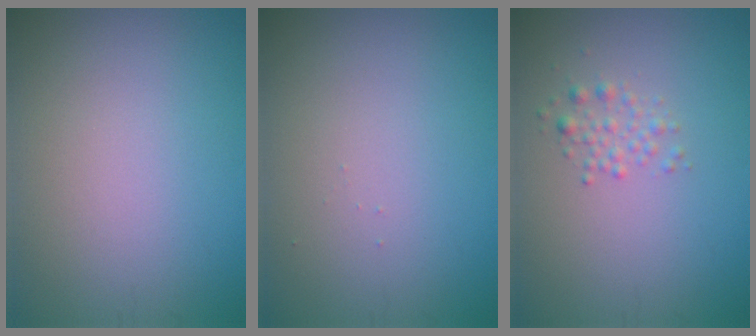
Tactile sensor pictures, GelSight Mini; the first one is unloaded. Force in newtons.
{"total": 0.0}
{"total": 1.4, "press": 1.4, "slide": 0.0}